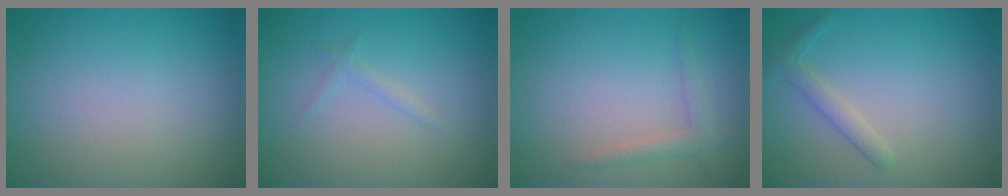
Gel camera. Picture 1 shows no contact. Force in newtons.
{"total": 0.8, "press": 0.8, "slide": 0.0}
{"total": 1.5, "press": 1.4, "slide": 0.1}
{"total": 1.6, "press": 1.6, "slide": 0.1}